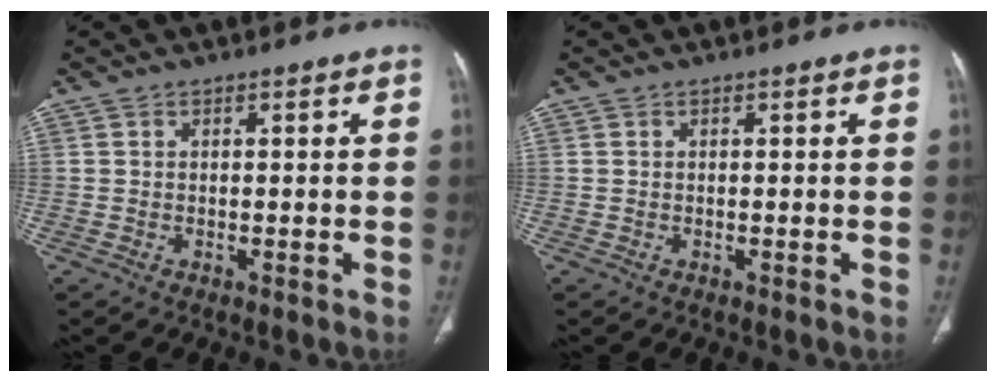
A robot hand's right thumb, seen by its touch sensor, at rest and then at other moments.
{"total": 0.0}